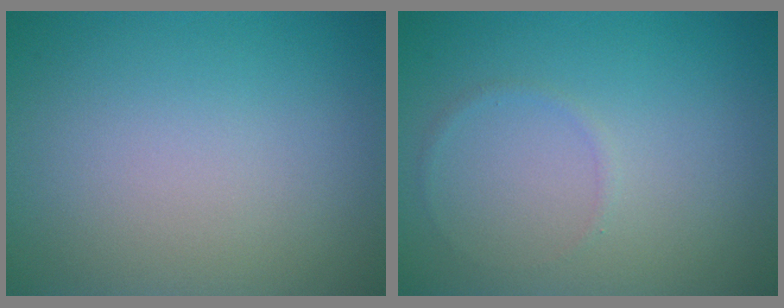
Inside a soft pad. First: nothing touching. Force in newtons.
{"total": 0.6, "press": 0.6, "slide": 0.1}